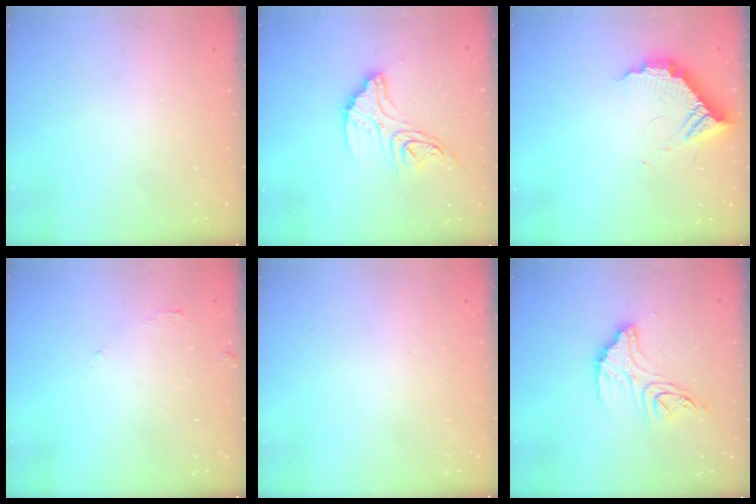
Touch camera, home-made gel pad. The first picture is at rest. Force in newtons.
{"total": 13.7, "press": 13.7, "slide": 1.1}
{"total": 11.9, "press": 11.8, "slide": 0.8}
{"total": 5.6, "press": 5.6, "slide": 0.2}
{"total": 0.0}
{"total": 13.7, "press": 13.7, "slide": 1.1}